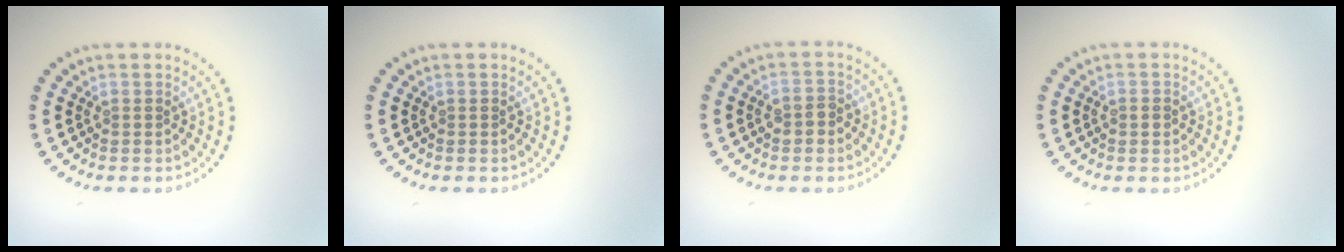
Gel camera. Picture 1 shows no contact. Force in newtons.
{"total": 0.0}
{"total": 1.6, "press": 1.6, "slide": 0.2}
{"total": 1.0, "press": 1.0, "slide": 0.2}